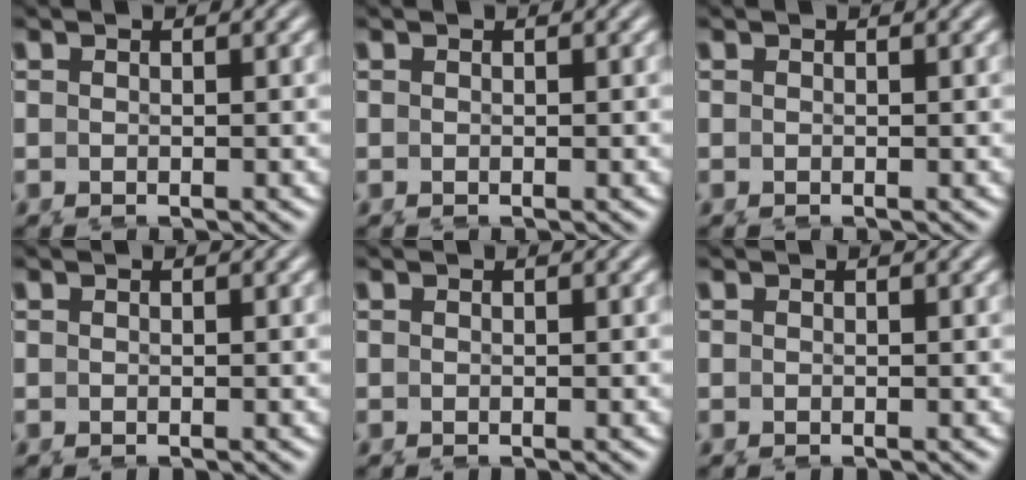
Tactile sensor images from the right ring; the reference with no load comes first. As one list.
[{"total": 0.0}, {"total": 0.0}, {"total": 0.0}, {"total": 0.0}, {"total": 0.0}]